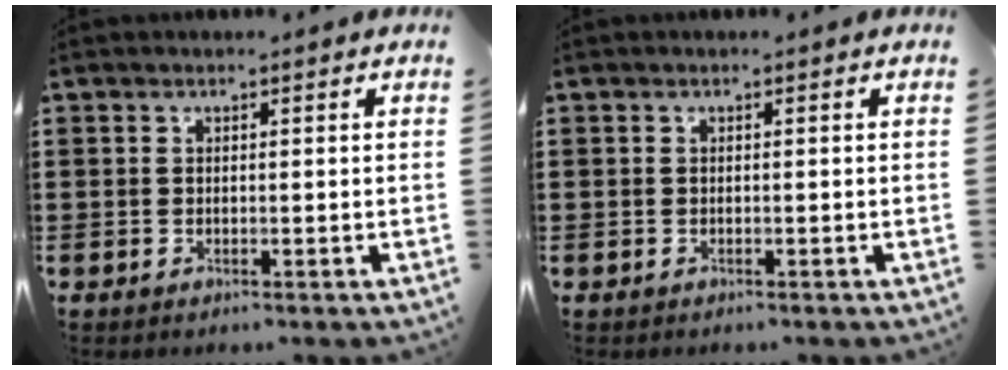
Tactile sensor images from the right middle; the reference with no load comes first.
{"total": 0.0}